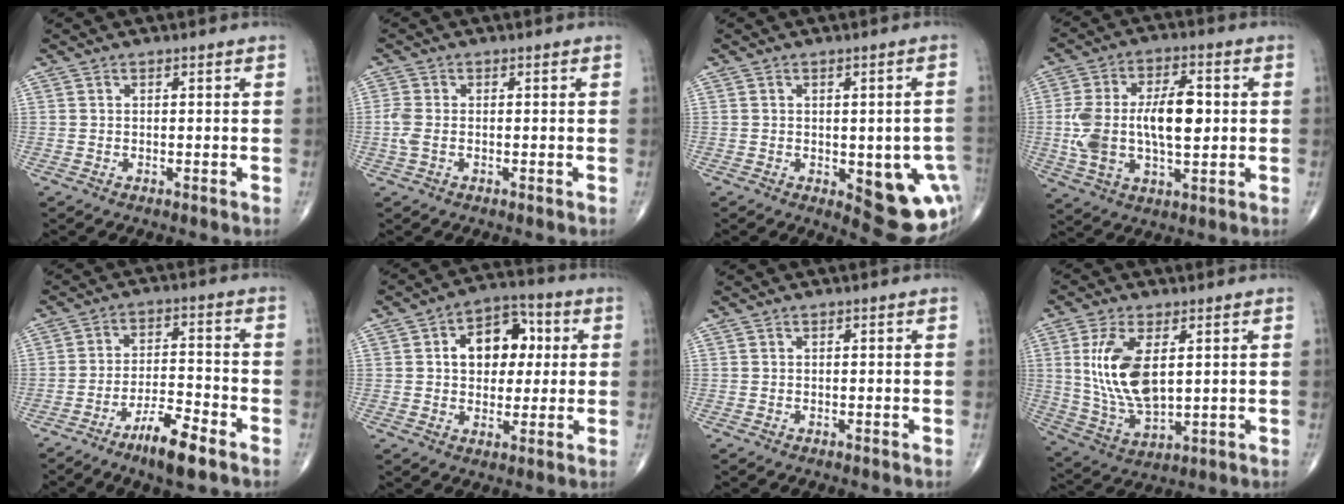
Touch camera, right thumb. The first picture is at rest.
{"total": 2.8, "force": [-0.5, 1.5, 2.3], "torque": [-0.073, 0.001, -0.012]}
{"total": 13.8, "force": [-3.3, 5.8, 12.1], "torque": [-0.116, -0.004, -0.020]}
{"total": 16.0, "force": [0.5, 7.9, 13.8], "torque": [-0.259, 0.014, 0.014]}
{"total": 8.8, "force": [-5.7, 1.8, 6.4], "torque": [-0.118, 0.029, -0.099]}
{"total": 11.9, "force": [2.3, 8.2, 8.3], "torque": [-0.083, 0.015, 0.030]}
{"total": 0.0}
{"total": 13.4, "force": [2.8, 6.5, 11.4], "torque": [-0.230, -0.019, 0.067]}